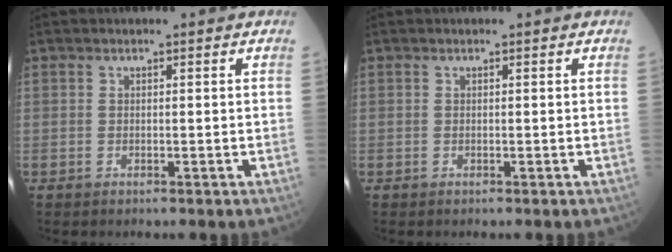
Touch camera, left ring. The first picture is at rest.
{"total": 0.0}